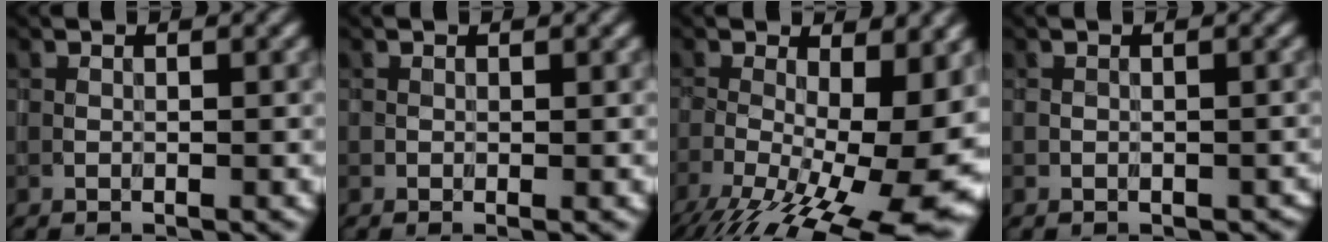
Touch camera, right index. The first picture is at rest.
{"total": 0.0}
{"total": 17.0, "force": [-4.6, 7.0, 14.8], "torque": [-0.227, -0.028, -0.049]}
{"total": 1.0, "force": [-0.5, 0.8, 0.2], "torque": [-0.005, -0.004, -0.002]}